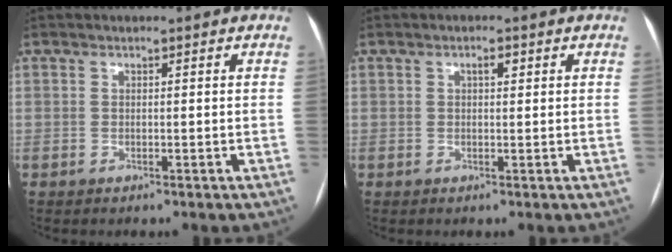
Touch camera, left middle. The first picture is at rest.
{"total": 1.4, "force": [0.5, 0.5, 1.2], "torque": [-0.018, 0.003, 0.007]}